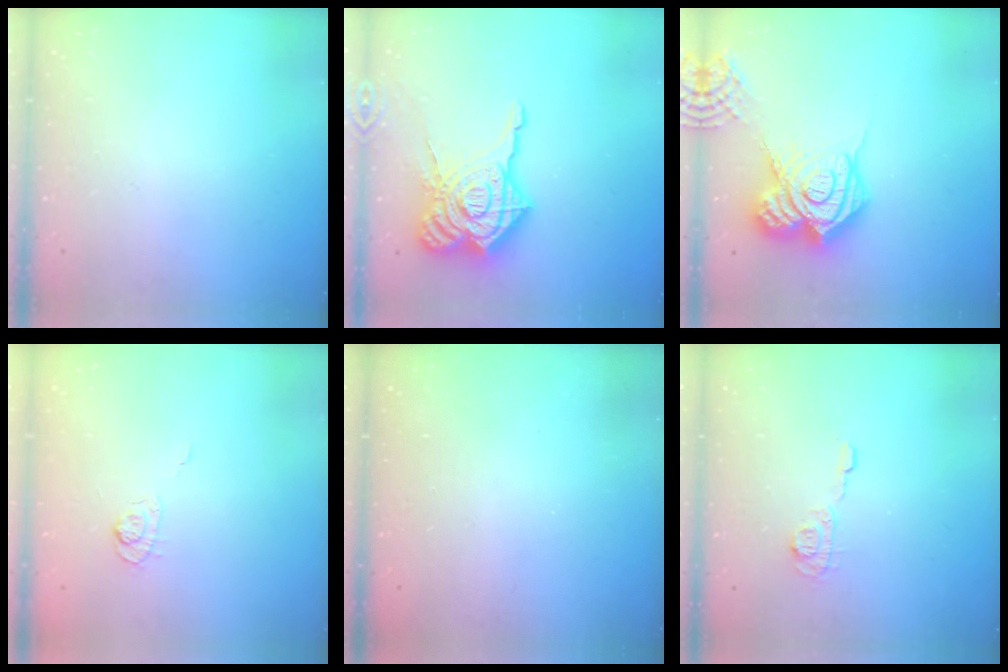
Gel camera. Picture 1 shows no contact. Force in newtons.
{"total": 23.6, "press": 23.5, "slide": 2.7}
{"total": 22.4, "press": 22.2, "slide": 2.7}
{"total": 3.5, "press": 3.1, "slide": 1.7}
{"total": 2.4, "press": 2.3, "slide": 0.8}
{"total": 6.7, "press": 6.7, "slide": 0.0}